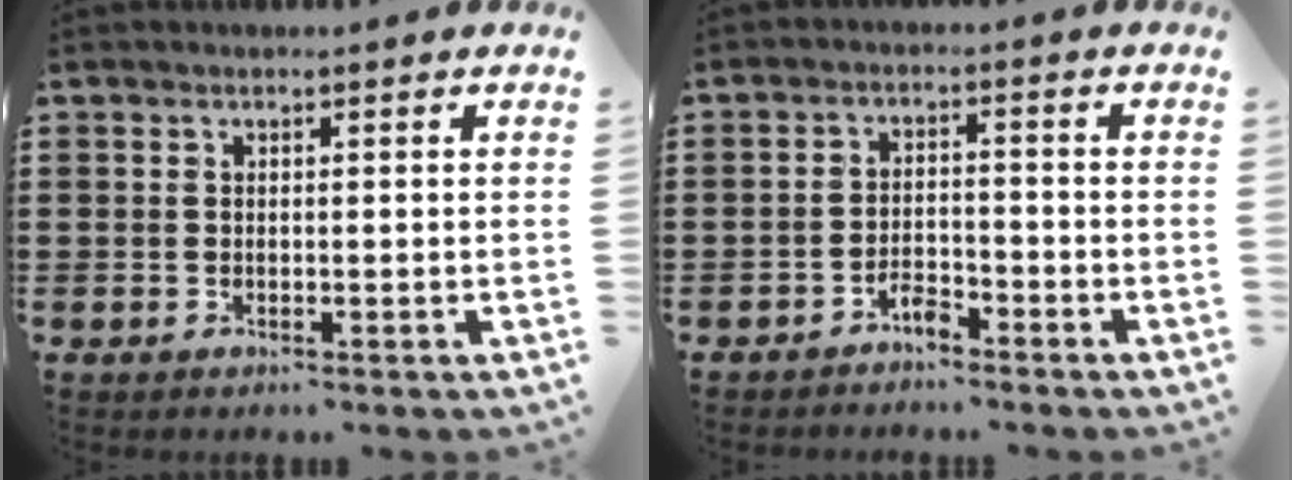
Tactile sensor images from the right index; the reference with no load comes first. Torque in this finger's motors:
{"motor_torque": [-0.10, -0.03, 0.01, 0.03]}